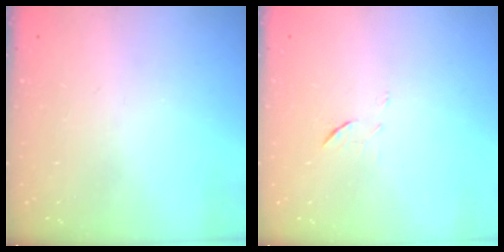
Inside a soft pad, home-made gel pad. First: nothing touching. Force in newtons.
{"total": 5.4, "press": 5.2, "slide": 1.2}